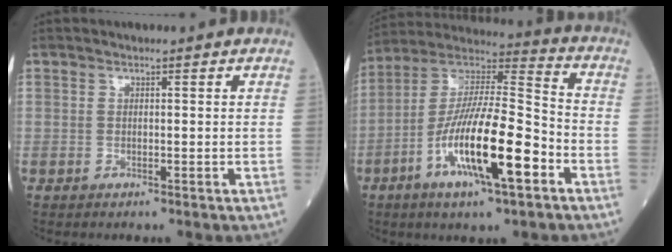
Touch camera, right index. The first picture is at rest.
{"total": 17.9, "force": [-6.8, 2.9, 16.3], "torque": [-0.308, -0.005, -0.121]}